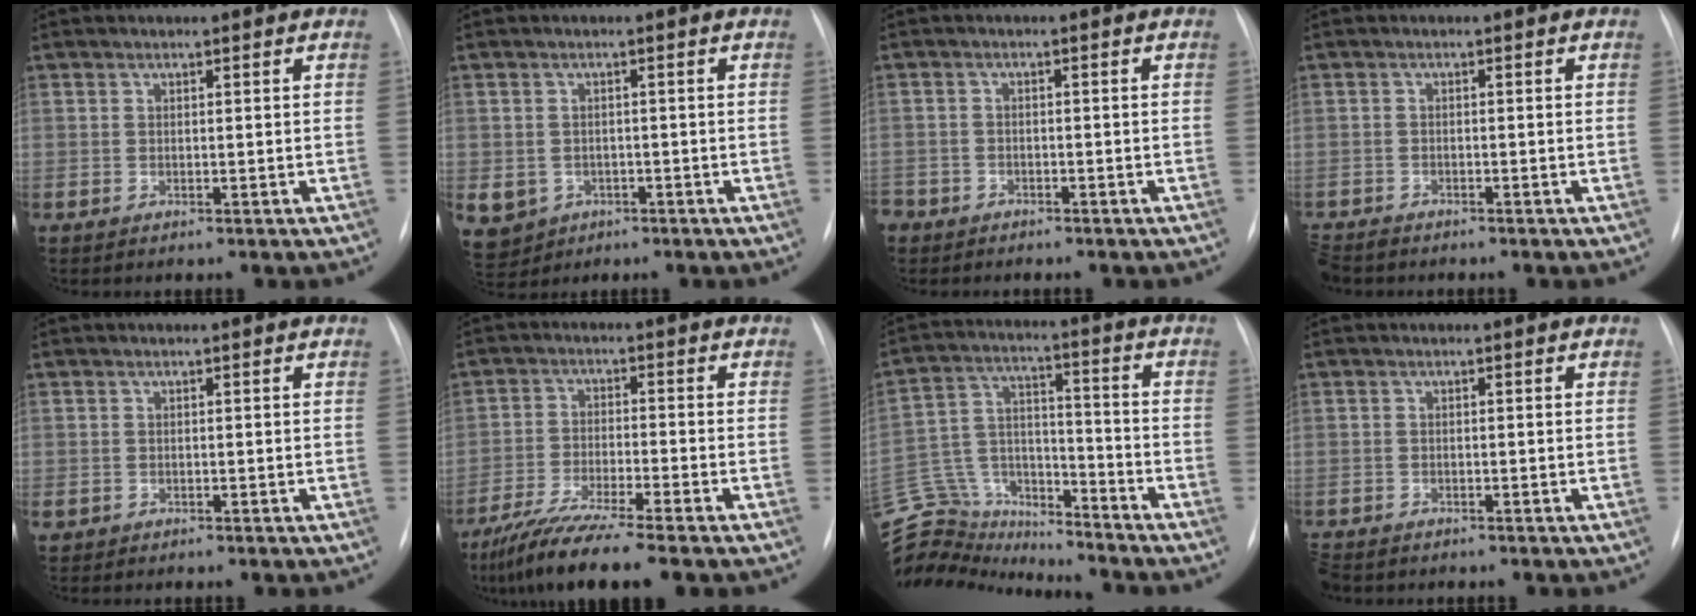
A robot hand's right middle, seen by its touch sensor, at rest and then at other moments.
{"total": 8.6, "force": [-3.2, 7.6, 2.5], "torque": [-0.074, 0.006, -0.037]}
{"total": 5.2, "force": [-3.9, 3.2, 1.1], "torque": [-0.024, 0.002, -0.064]}
{"total": 3.7, "force": [-3.4, 1.4, 0.8], "torque": [-0.012, -0.009, -0.060]}
{"total": 1.0, "force": [-0.5, 0.7, 0.4], "torque": [-0.008, 0.003, -0.004]}
{"total": 10.2, "force": [-8.1, -0.5, 6.2], "torque": [-0.107, -0.034, -0.139]}
{"total": 20.6, "force": [-19.2, 6.1, 4.8], "torque": [-0.137, 0.039, -0.314]}
{"total": 2.9, "force": [-2.5, 1.3, 0.8], "torque": [-0.014, -0.004, -0.041]}